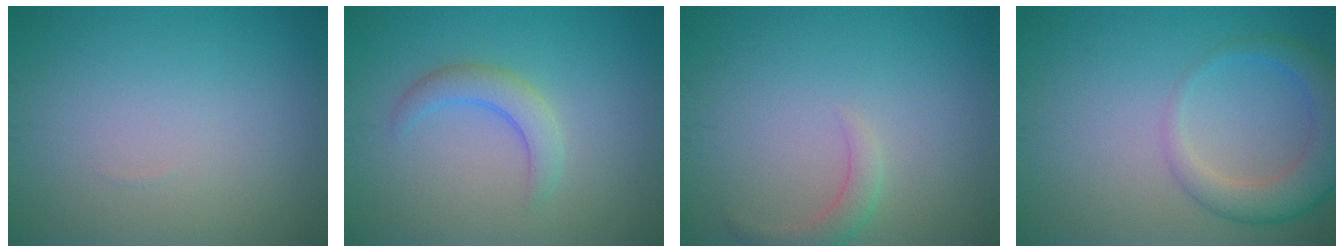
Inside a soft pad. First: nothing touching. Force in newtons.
{"total": 2.6, "press": 2.6, "slide": 0.2}
{"total": 1.9, "press": 1.8, "slide": 0.1}
{"total": 4.6, "press": 4.6, "slide": 0.2}